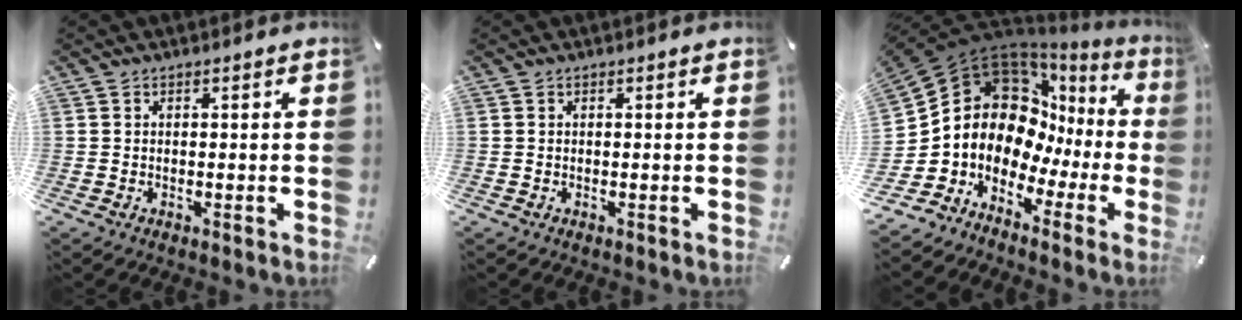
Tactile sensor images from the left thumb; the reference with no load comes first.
{"total": 0.0}
{"total": 12.4, "force": [3.1, 10.4, 6.1], "torque": [-0.134, -0.067, 0.052]}